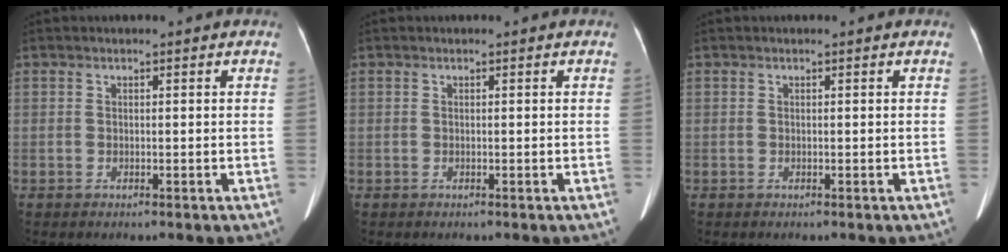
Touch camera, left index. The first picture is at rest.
{"total": 0.0}
{"total": 0.0}